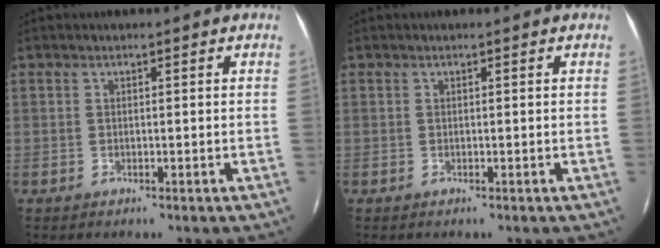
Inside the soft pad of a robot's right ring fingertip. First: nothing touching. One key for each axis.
{"total": 0.0}